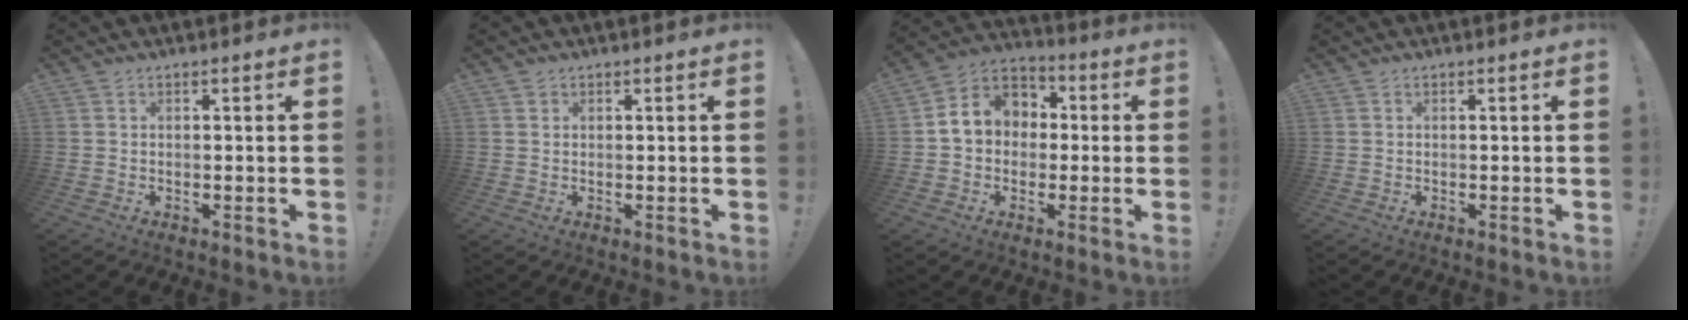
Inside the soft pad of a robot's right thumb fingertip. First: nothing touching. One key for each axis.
{"total": 1.0, "fx": 0.6, "fy": 0.8, "fz": 0.0, "tx": 0.004, "ty": -0.001, "tz": 0.010}
{"total": 10.3, "fx": 0.7, "fy": 9.1, "fz": 4.7, "tx": -0.064, "ty": 0.013, "tz": 0.023}
{"total": 0.0}